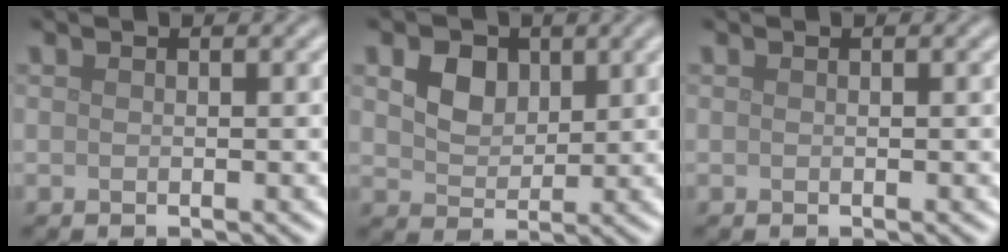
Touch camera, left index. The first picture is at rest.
{"total": 3.2, "force": [1.4, 2.3, 1.7], "torque": [-0.039, -0.001, 0.020]}
{"total": 0.0}